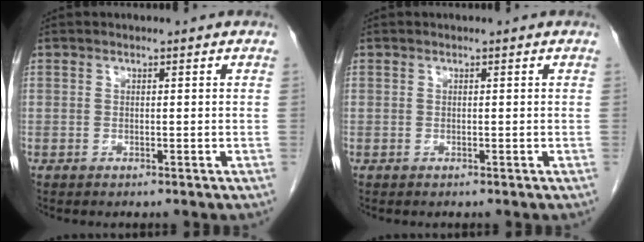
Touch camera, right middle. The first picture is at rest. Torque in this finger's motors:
{"motor_torque": [0.32, -0.11, -0.04, -0.01]}